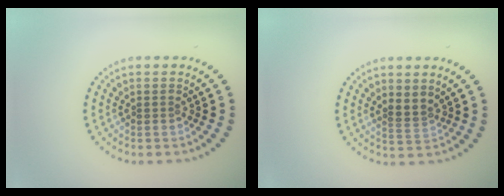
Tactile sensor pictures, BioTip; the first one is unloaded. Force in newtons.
{"total": 1.8, "press": 1.4, "slide": 1.1}